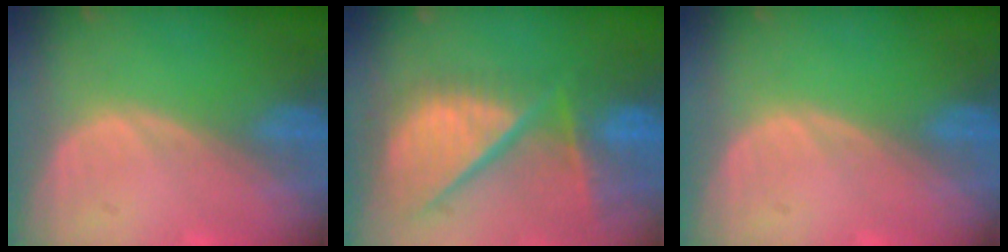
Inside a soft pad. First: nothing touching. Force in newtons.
{"total": 12.9, "press": 10.7, "slide": 7.2}
{"total": 0.0}